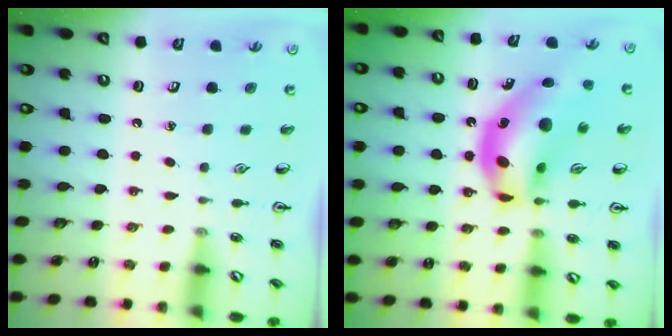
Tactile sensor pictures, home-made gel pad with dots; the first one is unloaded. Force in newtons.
{"total": 17.5, "press": 16.7, "slide": 5.0}